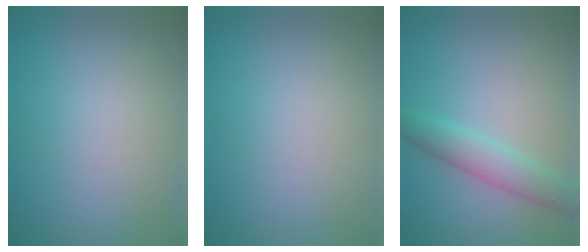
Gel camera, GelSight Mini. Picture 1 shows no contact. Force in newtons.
{"total": 0.0}
{"total": 3.2, "press": 3.2, "slide": 0.0}